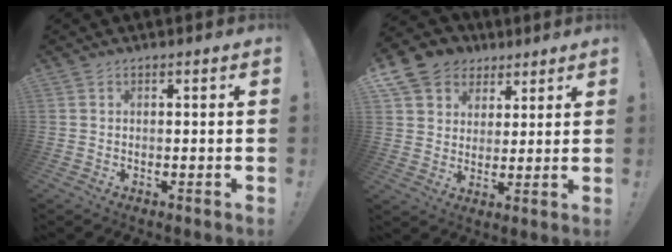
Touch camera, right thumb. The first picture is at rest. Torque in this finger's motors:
{"motor_torque": [0.40, 0.41, 0.14, 0.12, 0.36]}